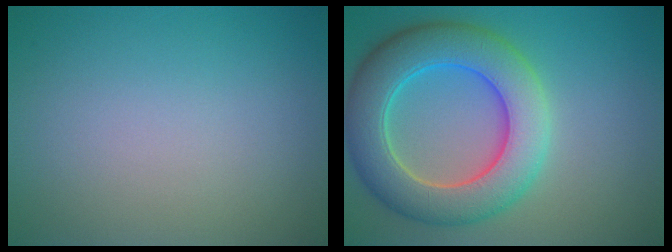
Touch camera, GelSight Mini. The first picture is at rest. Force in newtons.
{"total": 8.8, "press": 8.8, "slide": 0.7}